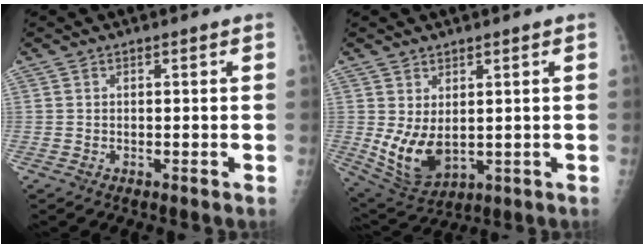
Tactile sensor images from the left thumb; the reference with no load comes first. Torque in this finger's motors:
{"motor_torque": [0.22, 0.33, 1.05, 0.09, 0.08]}